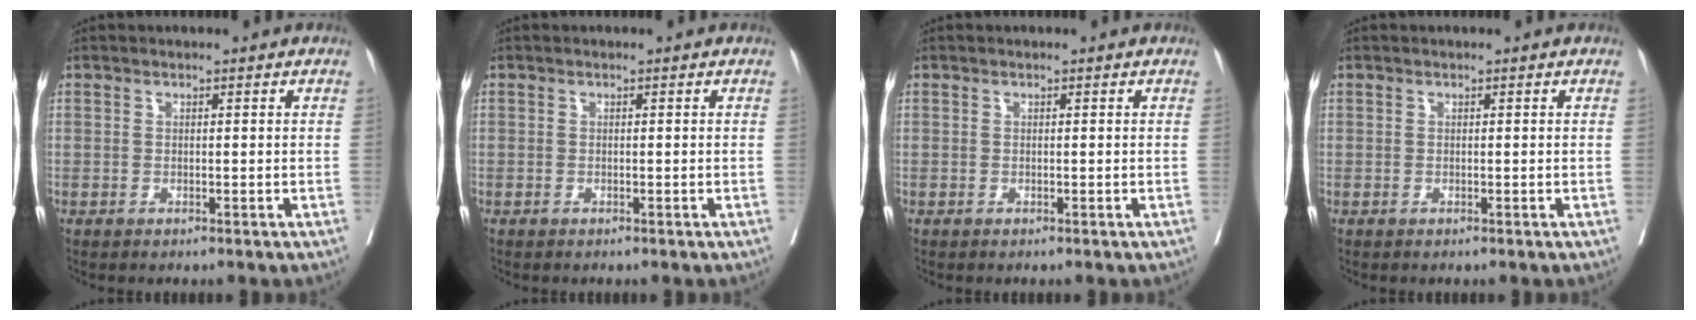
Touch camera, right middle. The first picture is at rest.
{"total": 0.0}
{"total": 0.0}
{"total": 0.0}